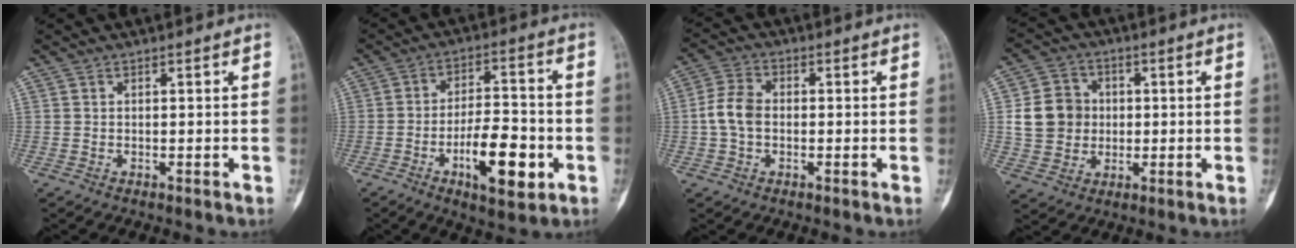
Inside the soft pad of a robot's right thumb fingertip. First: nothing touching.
{"total": 13.0, "force": [-4.5, 5.3, 11.0], "torque": [-0.165, 0.024, -0.068]}
{"total": 6.1, "force": [-0.5, 4.2, 4.4], "torque": [-0.089, 0.017, -0.018]}
{"total": 9.8, "force": [0.6, 8.8, 4.2], "torque": [-0.050, 0.009, 0.011]}